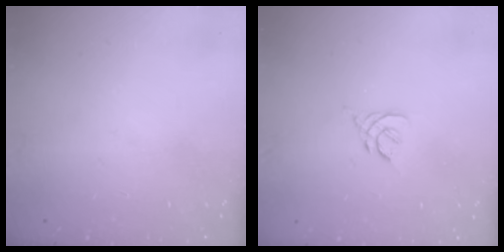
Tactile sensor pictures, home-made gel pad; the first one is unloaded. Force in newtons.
{"total": 2.8, "press": 2.8, "slide": 0.7}